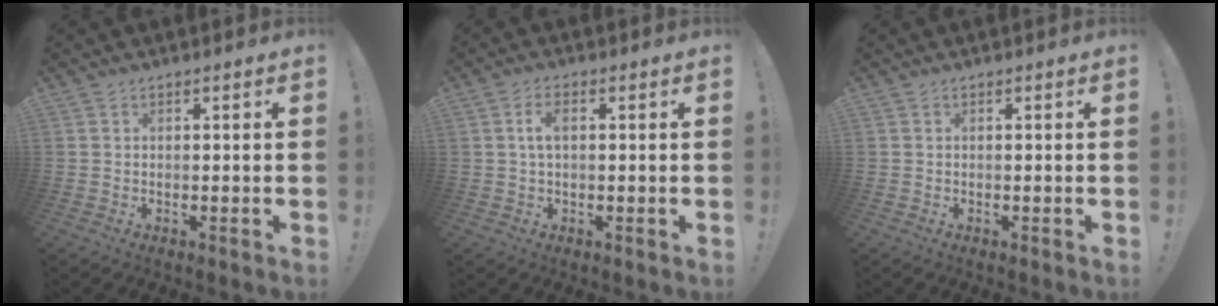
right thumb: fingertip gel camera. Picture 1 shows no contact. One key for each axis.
{"total": 3.5, "fx": 0.7, "fy": 1.5, "fz": 3.1, "tx": -0.059, "ty": 0.005, "tz": 0.012}
{"total": 0.0}